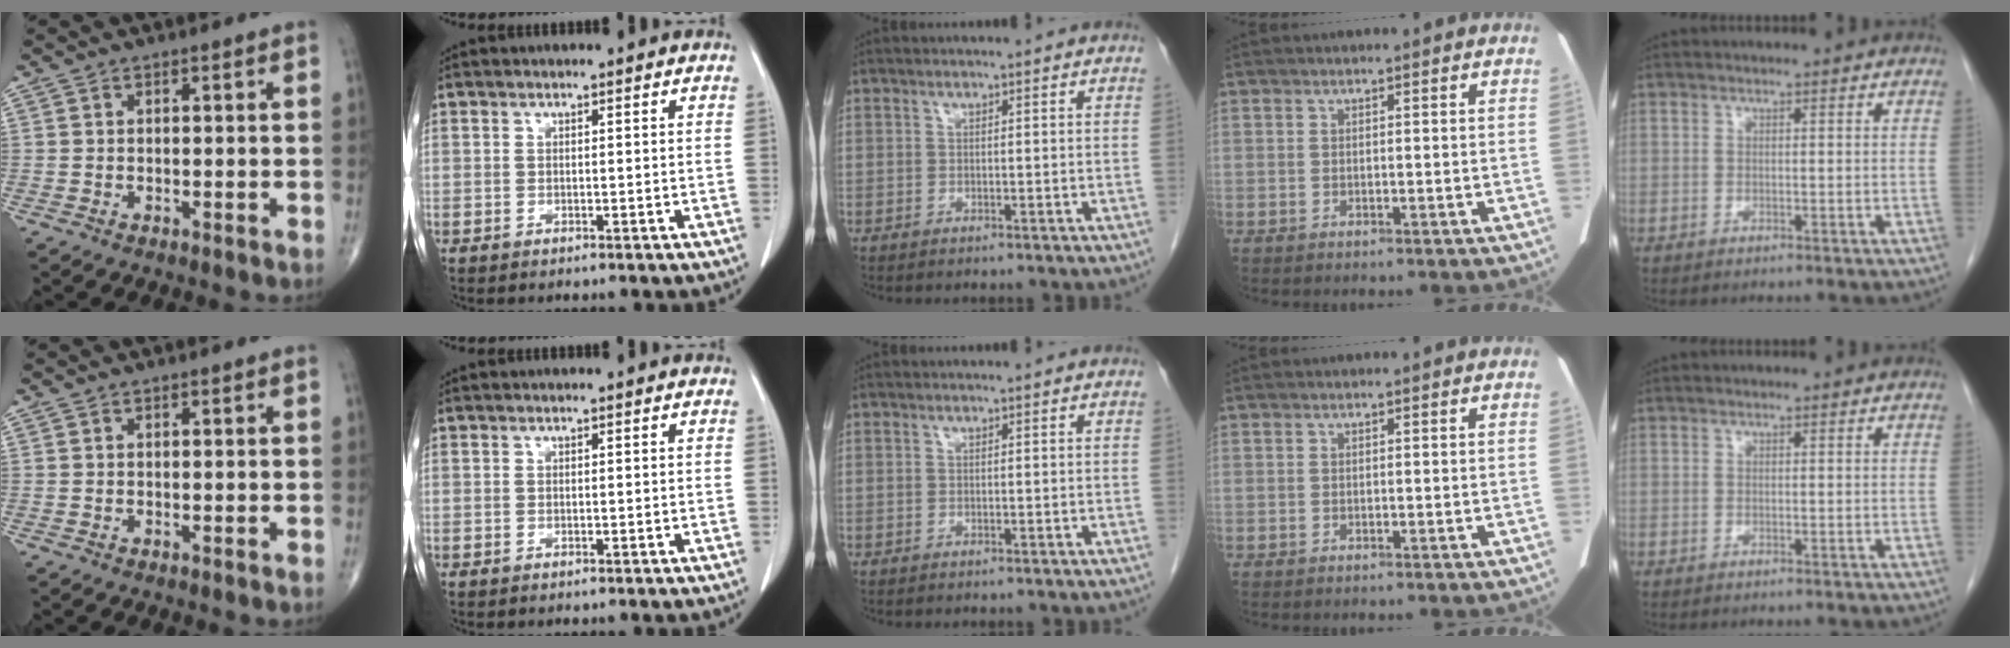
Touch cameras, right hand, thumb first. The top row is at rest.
{}